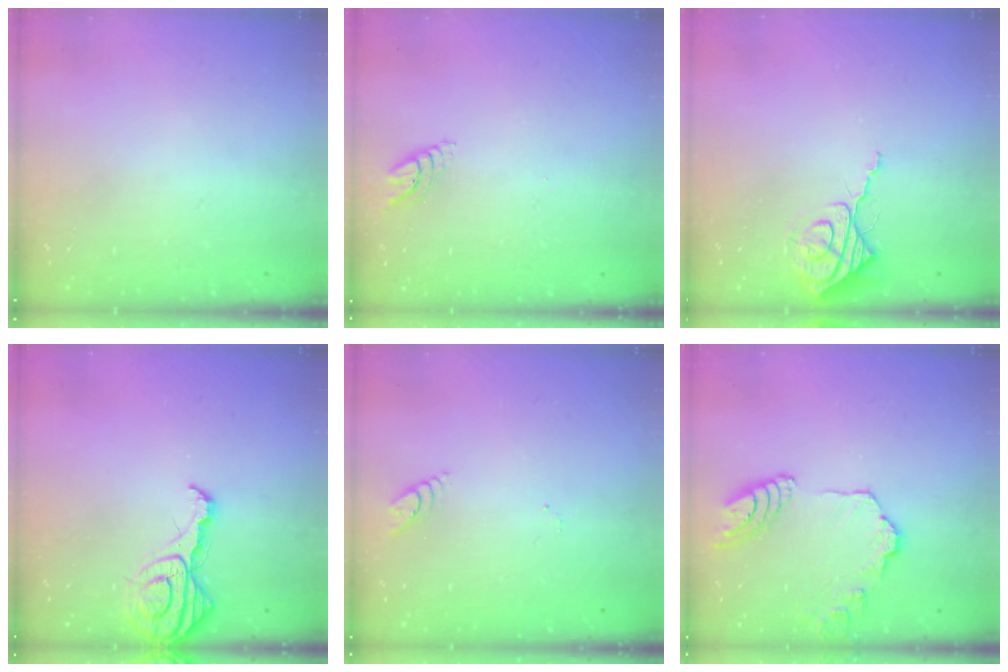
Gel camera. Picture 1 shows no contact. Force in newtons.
{"total": 4.4, "press": 4.4, "slide": 0.6}
{"total": 9.1, "press": 9.0, "slide": 1.0}
{"total": 11.1, "press": 11.1, "slide": 1.1}
{"total": 3.0, "press": 2.9, "slide": 0.4}
{"total": 14.2, "press": 14.1, "slide": 1.6}